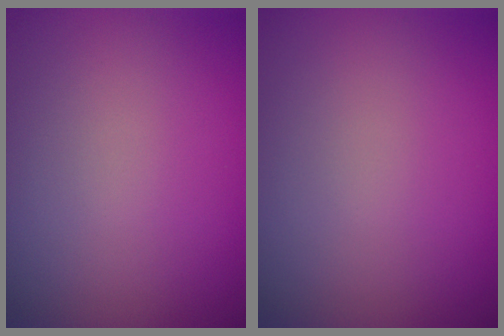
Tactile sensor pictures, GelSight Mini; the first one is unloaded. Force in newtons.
{"total": 0.0}